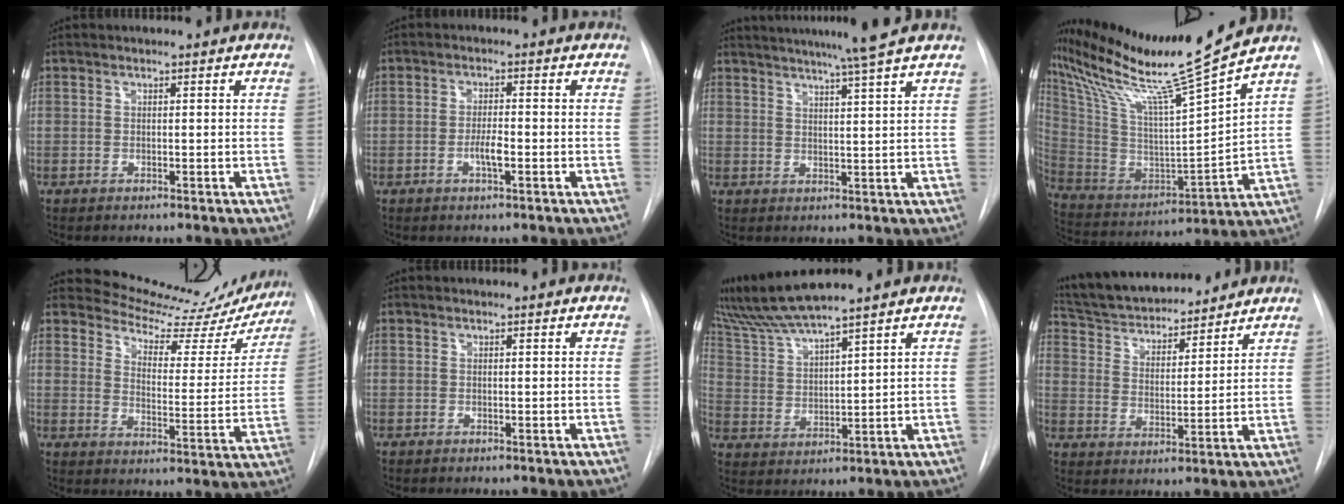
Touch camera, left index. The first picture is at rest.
{"total": 2.6, "force": [-0.9, 0.4, 2.4], "torque": [-0.044, 0.002, -0.017]}
{"total": 10.7, "force": [9.1, -2.1, 5.2], "torque": [-0.082, -0.011, 0.119]}
{"total": 21.1, "force": [17.5, -2.7, 11.4], "torque": [-0.215, -0.043, 0.304]}
{"total": 17.4, "force": [16.8, 3.7, 2.2], "torque": [-0.016, -0.063, 0.194]}
{"total": 0.0}
{"total": 8.6, "force": [7.9, -1.0, 3.3], "torque": [-0.077, 0.010, 0.160]}
{"total": 17.0, "force": [15.5, 3.9, 5.8], "torque": [-0.099, 0.020, 0.255]}